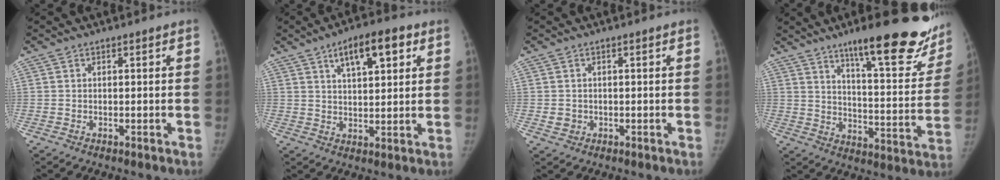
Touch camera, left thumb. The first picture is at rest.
{"total": 9.8, "force": [4.6, 4.0, 7.7], "torque": [-0.099, -0.009, 0.072]}
{"total": 1.7, "force": [-0.3, 1.6, 0.5], "torque": [0.000, 0.005, 0.000]}
{"total": 24.8, "force": [16.5, 6.0, 17.6], "torque": [-0.198, -0.080, 0.229]}